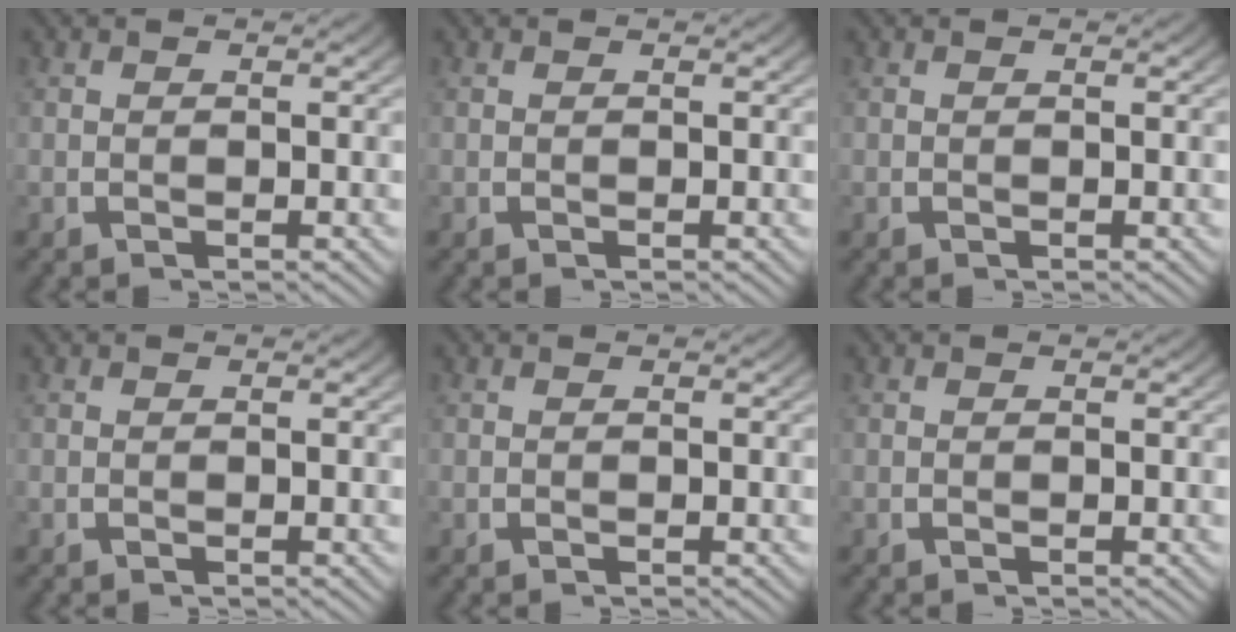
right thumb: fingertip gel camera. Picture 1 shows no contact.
{"total": 0.0}
{"total": 0.0}
{"total": 0.0}
{"total": 0.0}
{"total": 0.0}